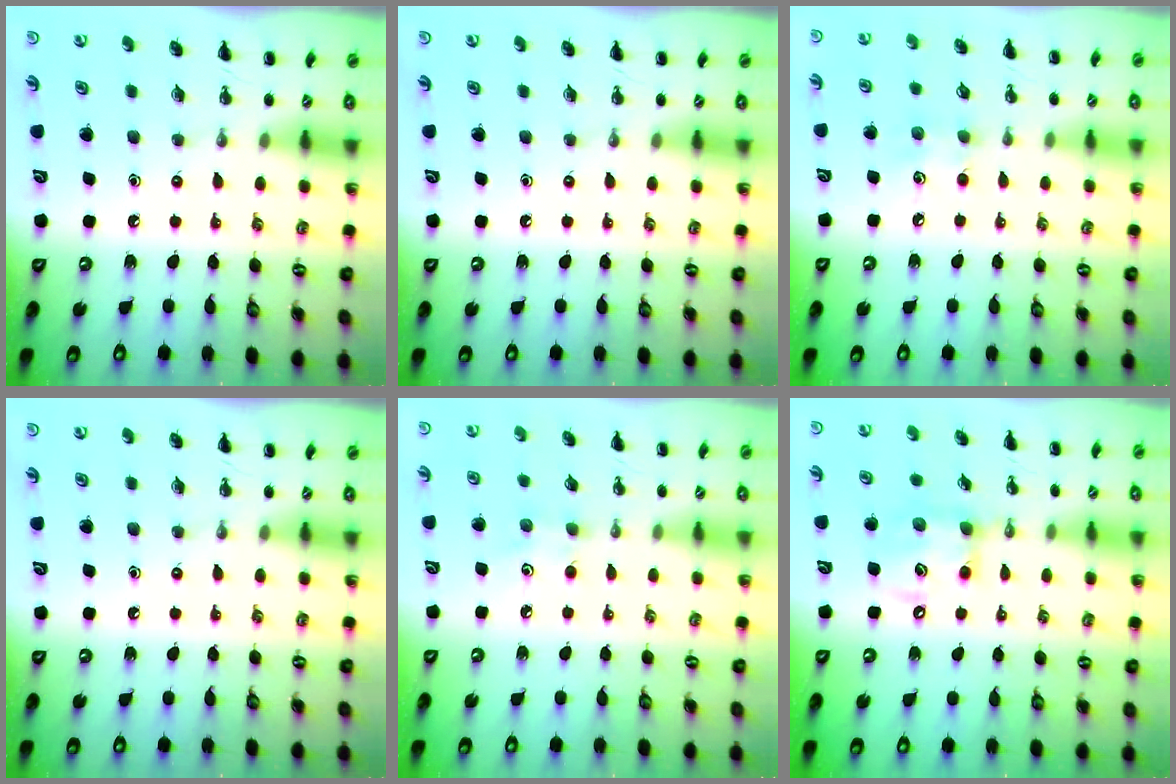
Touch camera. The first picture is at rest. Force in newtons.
{"total": 0.0}
{"total": 4.6, "press": 4.4, "slide": 1.1}
{"total": 0.0}
{"total": 3.7, "press": 3.6, "slide": 0.9}
{"total": 11.1, "press": 11.0, "slide": 1.3}